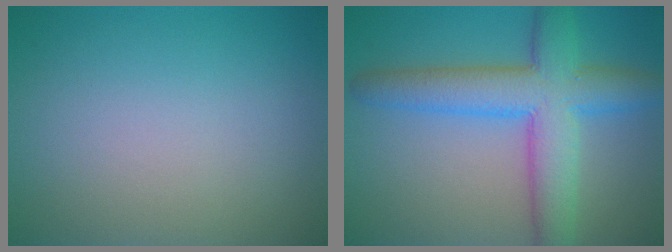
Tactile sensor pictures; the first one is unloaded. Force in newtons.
{"total": 7.6, "press": 7.6, "slide": 0.3}